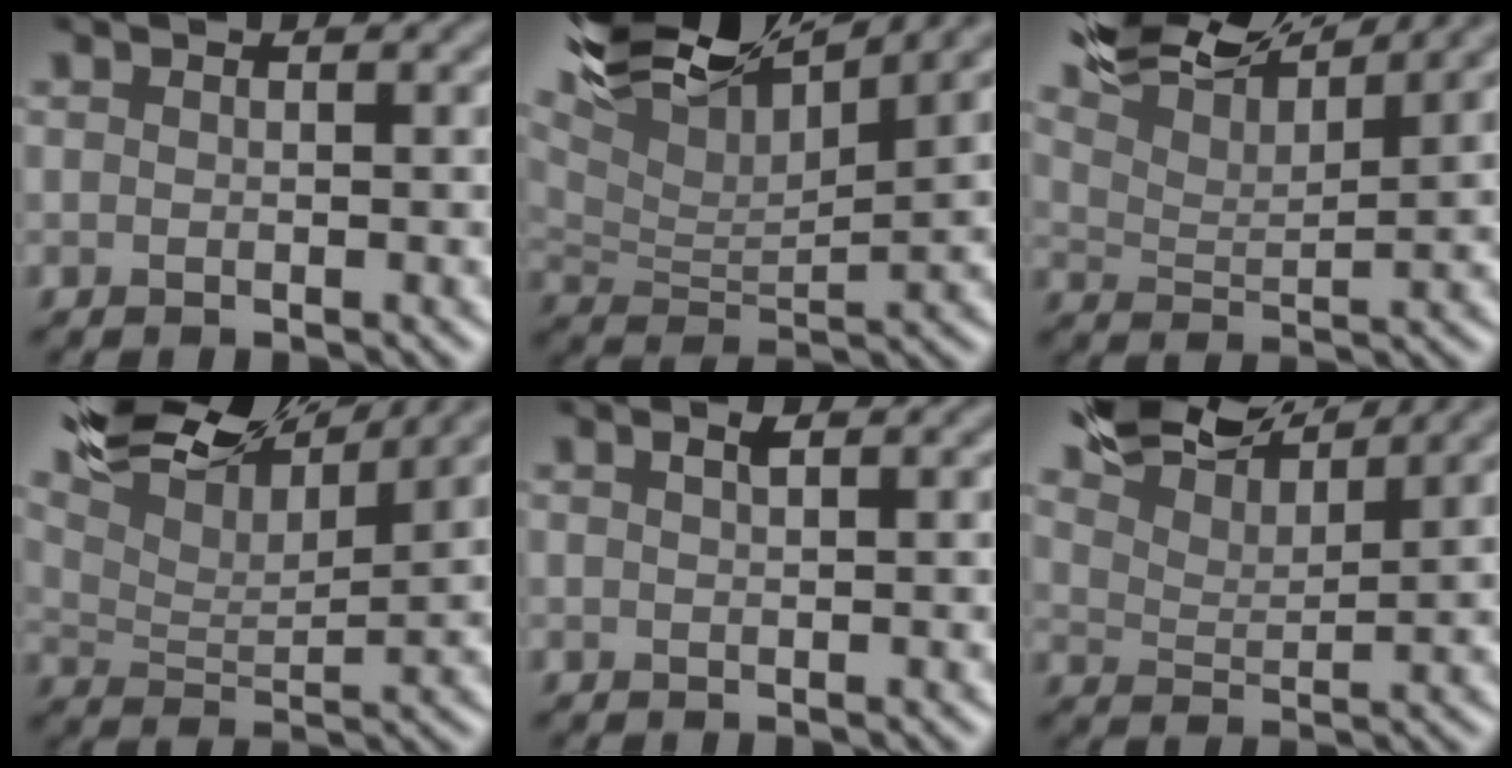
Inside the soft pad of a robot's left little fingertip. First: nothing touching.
{"total": 13.4, "force": [9.2, 4.0, 8.9], "torque": [-0.166, 0.023, 0.141]}
{"total": 9.1, "force": [8.1, 1.7, 3.7], "torque": [-0.086, 0.019, 0.132]}
{"total": 10.8, "force": [9.0, 2.7, 5.3], "torque": [-0.116, 0.015, 0.145]}
{"total": 0.9, "force": [0.5, 0.3, 0.7], "torque": [-0.014, 0.002, 0.009]}
{"total": 8.4, "force": [7.7, 1.6, 2.9], "torque": [-0.066, 0.018, 0.123]}